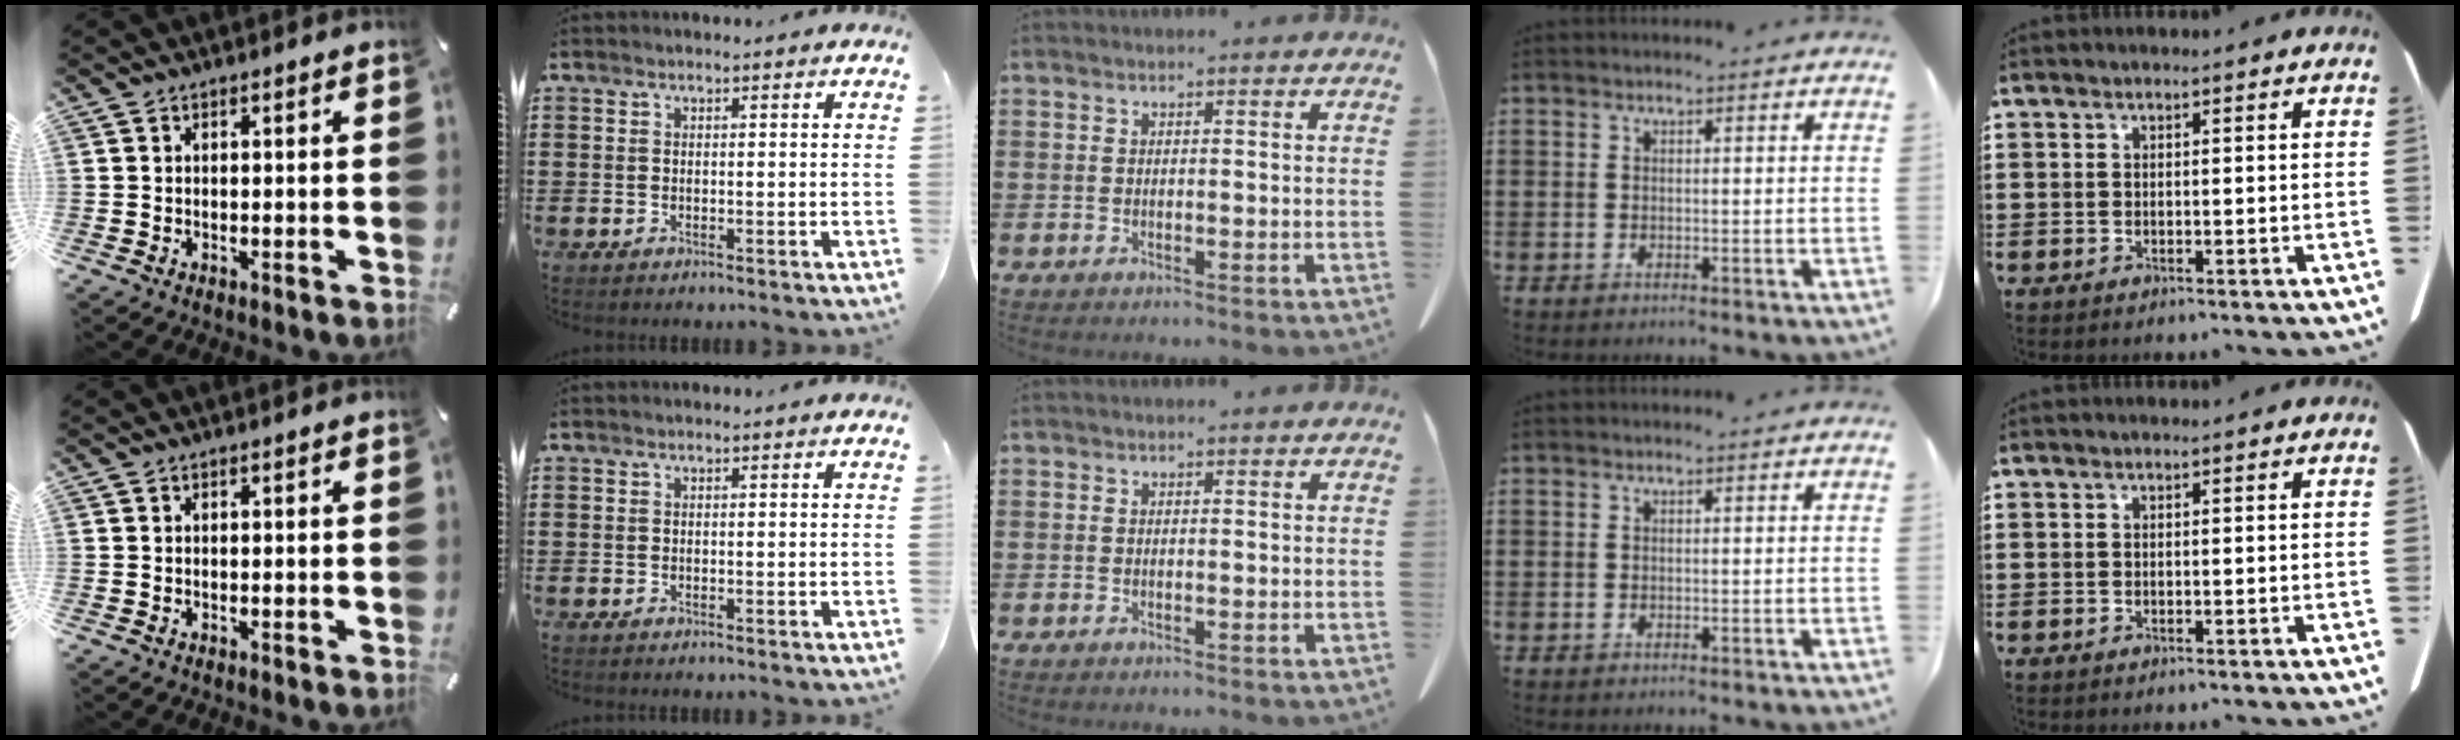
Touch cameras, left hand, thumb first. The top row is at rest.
{}